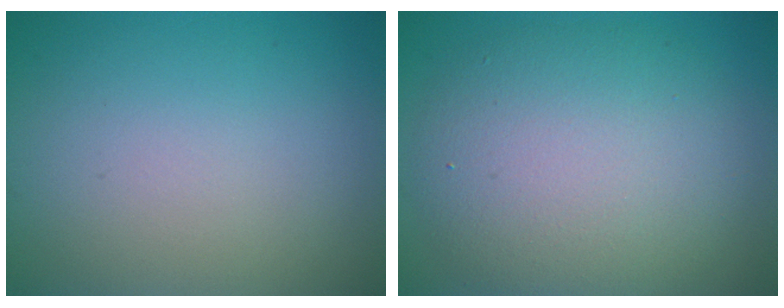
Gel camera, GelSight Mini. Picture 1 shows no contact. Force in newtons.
{"total": 8.3, "press": 8.3, "slide": 0.3}